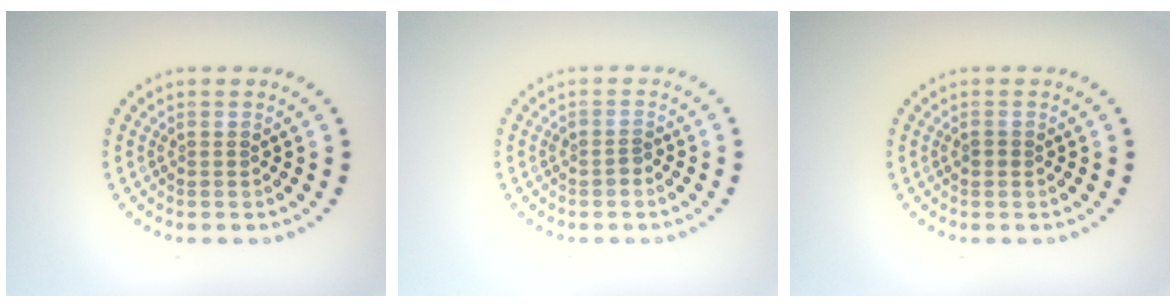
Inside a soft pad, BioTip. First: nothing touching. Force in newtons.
{"total": 0.6, "press": 0.6, "slide": 0.3}
{"total": 0.7, "press": 0.7, "slide": 0.2}